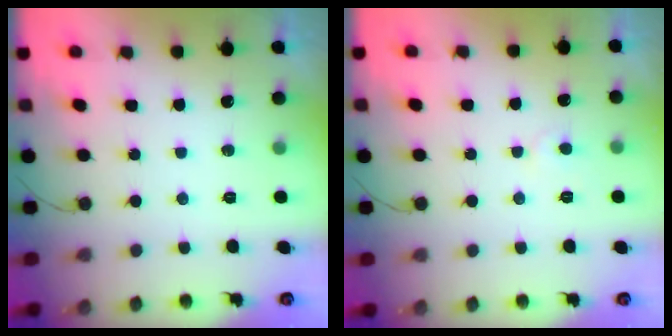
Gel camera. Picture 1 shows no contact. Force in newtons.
{"total": 3.2, "press": 3.2, "slide": 0.2}